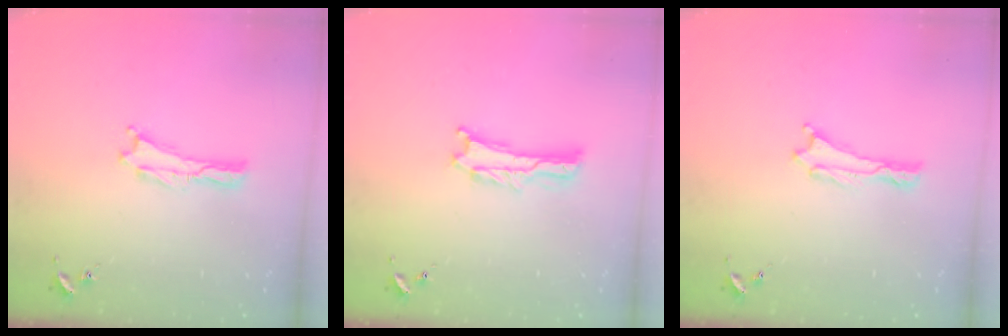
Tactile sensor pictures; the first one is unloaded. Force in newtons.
{"total": 0.8, "press": 0.8, "slide": 0.2}
{"total": 0.0}